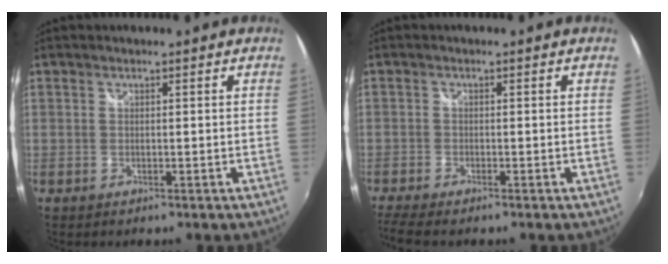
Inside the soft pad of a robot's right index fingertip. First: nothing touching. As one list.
[{"total": 4.8, "force": [-4.0, 0.8, 2.5], "torque": [-0.071, -0.020, -0.075]}]